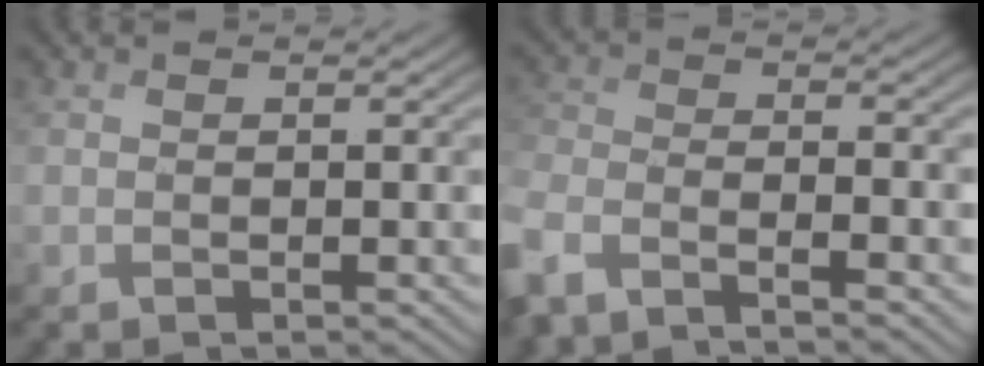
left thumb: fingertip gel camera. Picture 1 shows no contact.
{"total": 7.0, "force": [-5.5, 2.1, 3.9], "torque": [-0.104, -0.020, -0.111]}